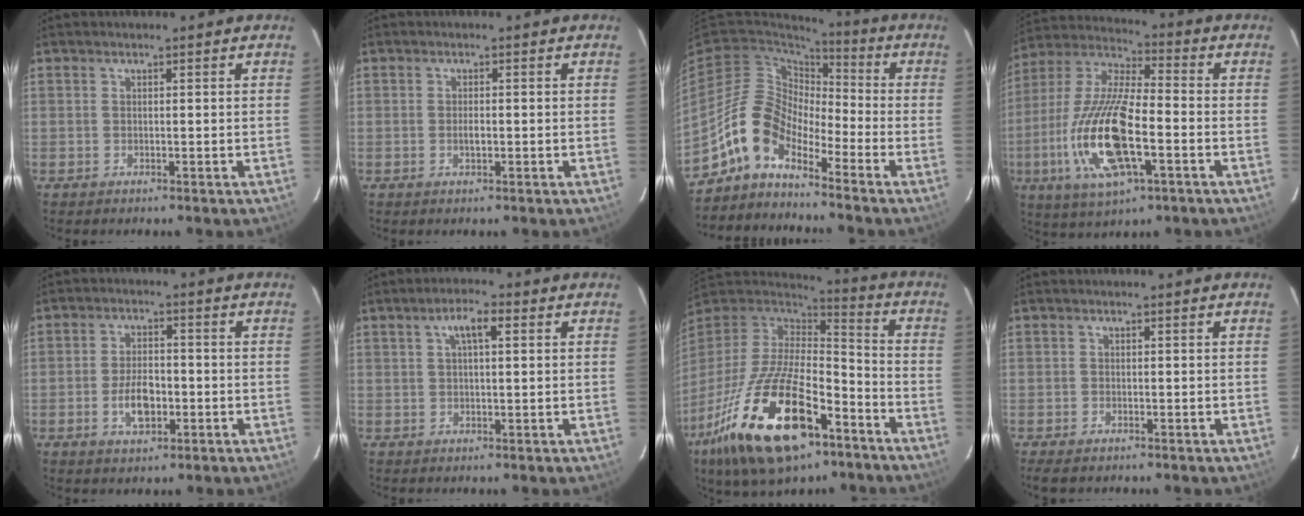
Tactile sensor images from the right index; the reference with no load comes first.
{"total": 1.5, "force": [-0.4, 0.6, 1.3], "torque": [-0.024, -0.001, -0.007]}
{"total": 10.2, "force": [-6.8, 5.3, 5.4], "torque": [-0.104, 0.025, -0.151]}
{"total": 19.6, "force": [-5.9, 6.7, 17.5], "torque": [-0.369, -0.018, -0.114]}
{"total": 6.7, "force": [-2.2, 3.6, 5.2], "torque": [-0.103, 0.003, -0.033]}
{"total": 4.5, "force": [1.6, 1.5, 3.9], "torque": [-0.071, 0.014, 0.029]}
{"total": 27.1, "force": [-14.4, 11.6, 19.9], "torque": [-0.392, -0.040, -0.240]}
{"total": 2.6, "force": [-1.9, 1.3, 1.2], "torque": [-0.030, -0.007, -0.035]}